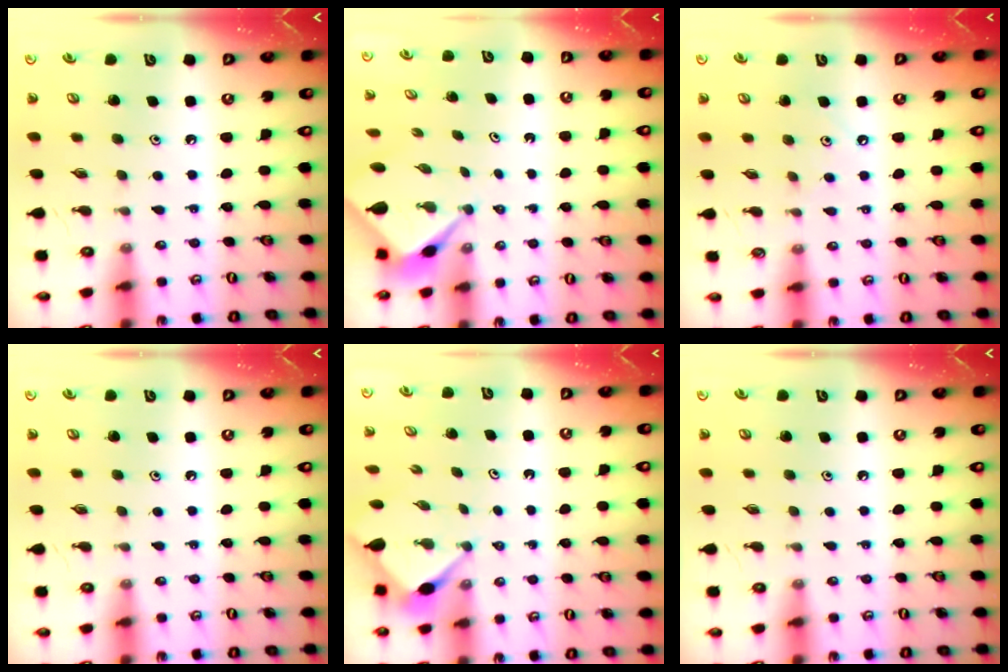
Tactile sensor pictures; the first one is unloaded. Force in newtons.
{"total": 2.7, "press": 2.7, "slide": 0.0}
{"total": 3.0, "press": 3.0, "slide": 0.4}
{"total": 0.0}
{"total": 3.4, "press": 3.4, "slide": 0.4}
{"total": 0.0}